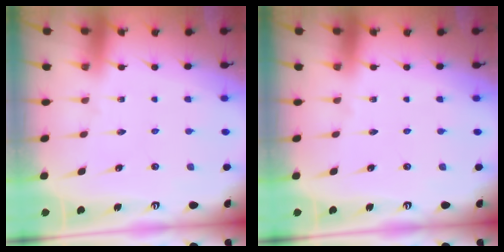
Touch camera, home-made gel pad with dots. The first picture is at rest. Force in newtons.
{"total": 0.0}